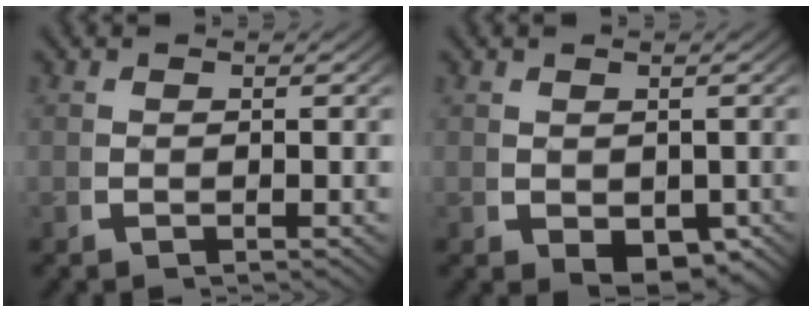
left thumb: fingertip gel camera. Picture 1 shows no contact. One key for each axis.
{"total": 2.5, "fx": -0.6, "fy": 1.8, "fz": 1.6, "tx": -0.026, "ty": -0.025, "tz": 0.009}